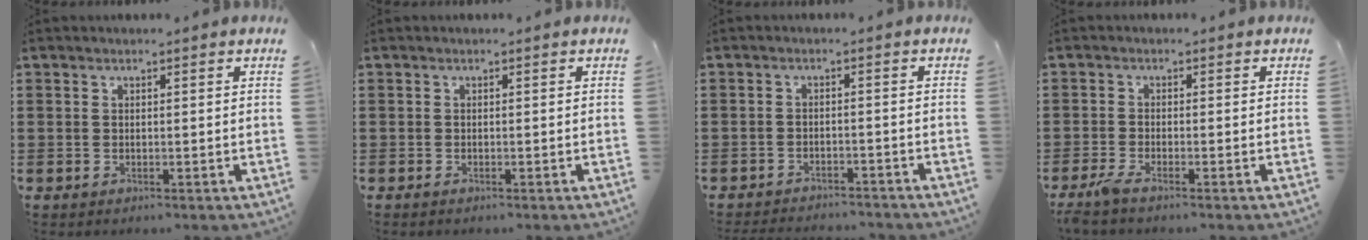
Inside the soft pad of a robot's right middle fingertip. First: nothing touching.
{"total": 0.0}
{"total": 2.7, "force": [-2.7, 0.2, 0.0], "torque": [-0.007, -0.001, -0.057]}
{"total": 2.0, "force": [-1.4, 0.1, 1.4], "torque": [-0.040, -0.006, -0.031]}